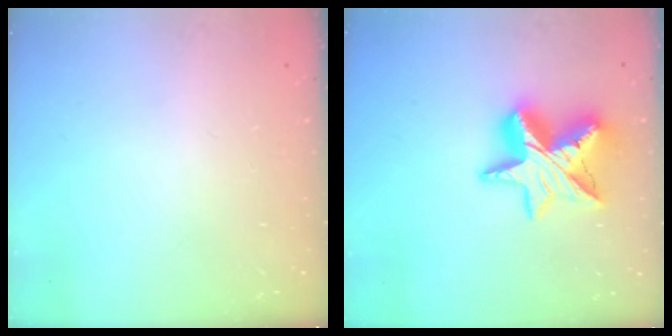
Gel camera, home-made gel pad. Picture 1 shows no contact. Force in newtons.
{"total": 15.1, "press": 15.1, "slide": 1.1}